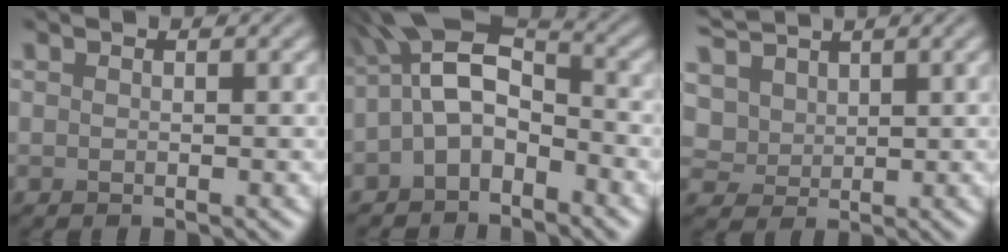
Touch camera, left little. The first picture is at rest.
{"total": 6.1, "force": [-1.5, 3.3, 5.0], "torque": [-0.084, 0.020, -0.042]}
{"total": 6.8, "force": [3.5, 4.8, 3.5], "torque": [-0.105, 0.018, 0.059]}